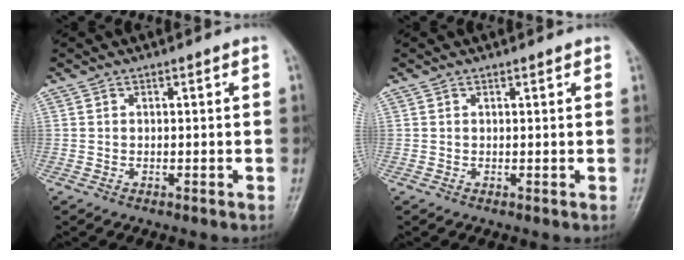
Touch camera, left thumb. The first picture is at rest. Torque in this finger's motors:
{"motor_torque": [-0.11, -0.02, -0.10, -0.01, 0.02]}